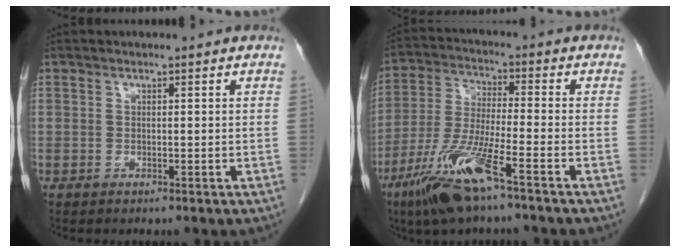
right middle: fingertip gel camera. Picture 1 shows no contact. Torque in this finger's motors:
{"motor_torque": [1.17, -0.97, 0.22, 0.09]}